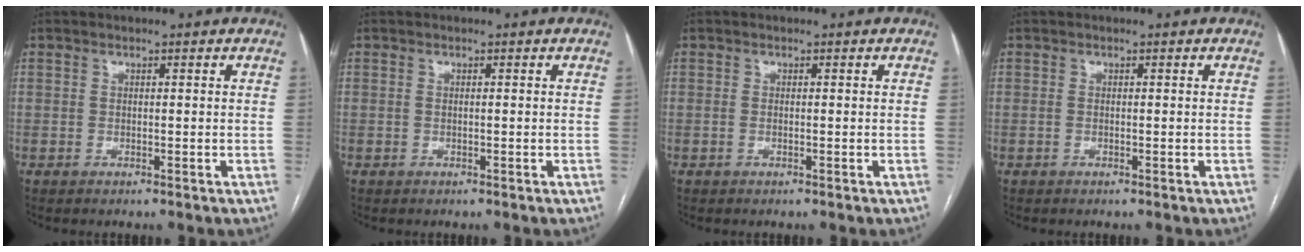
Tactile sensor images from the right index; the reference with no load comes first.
{"total": 0.0}
{"total": 0.0}
{"total": 0.0}